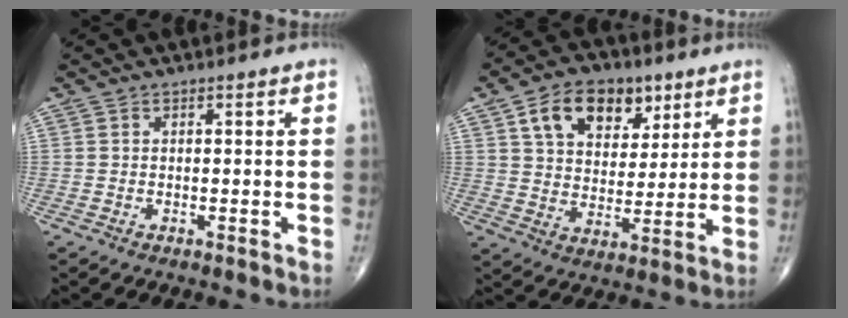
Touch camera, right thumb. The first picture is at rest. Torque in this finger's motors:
{"motor_torque": [-1.22, 1.02, 0.09, -0.05, 0.05]}